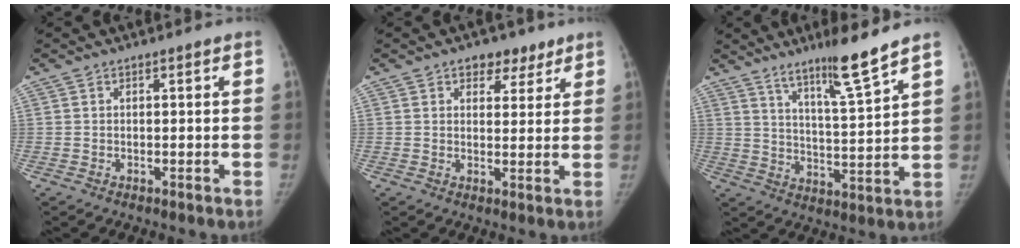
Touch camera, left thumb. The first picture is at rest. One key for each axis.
{"total": 5.4, "fx": 3.3, "fy": 3.5, "fz": 2.3, "tx": 0.008, "ty": -0.014, "tz": 0.045}
{"total": 10.3, "fx": 7.7, "fy": -0.3, "fz": 6.8, "tx": -0.109, "ty": -0.059, "tz": 0.134}